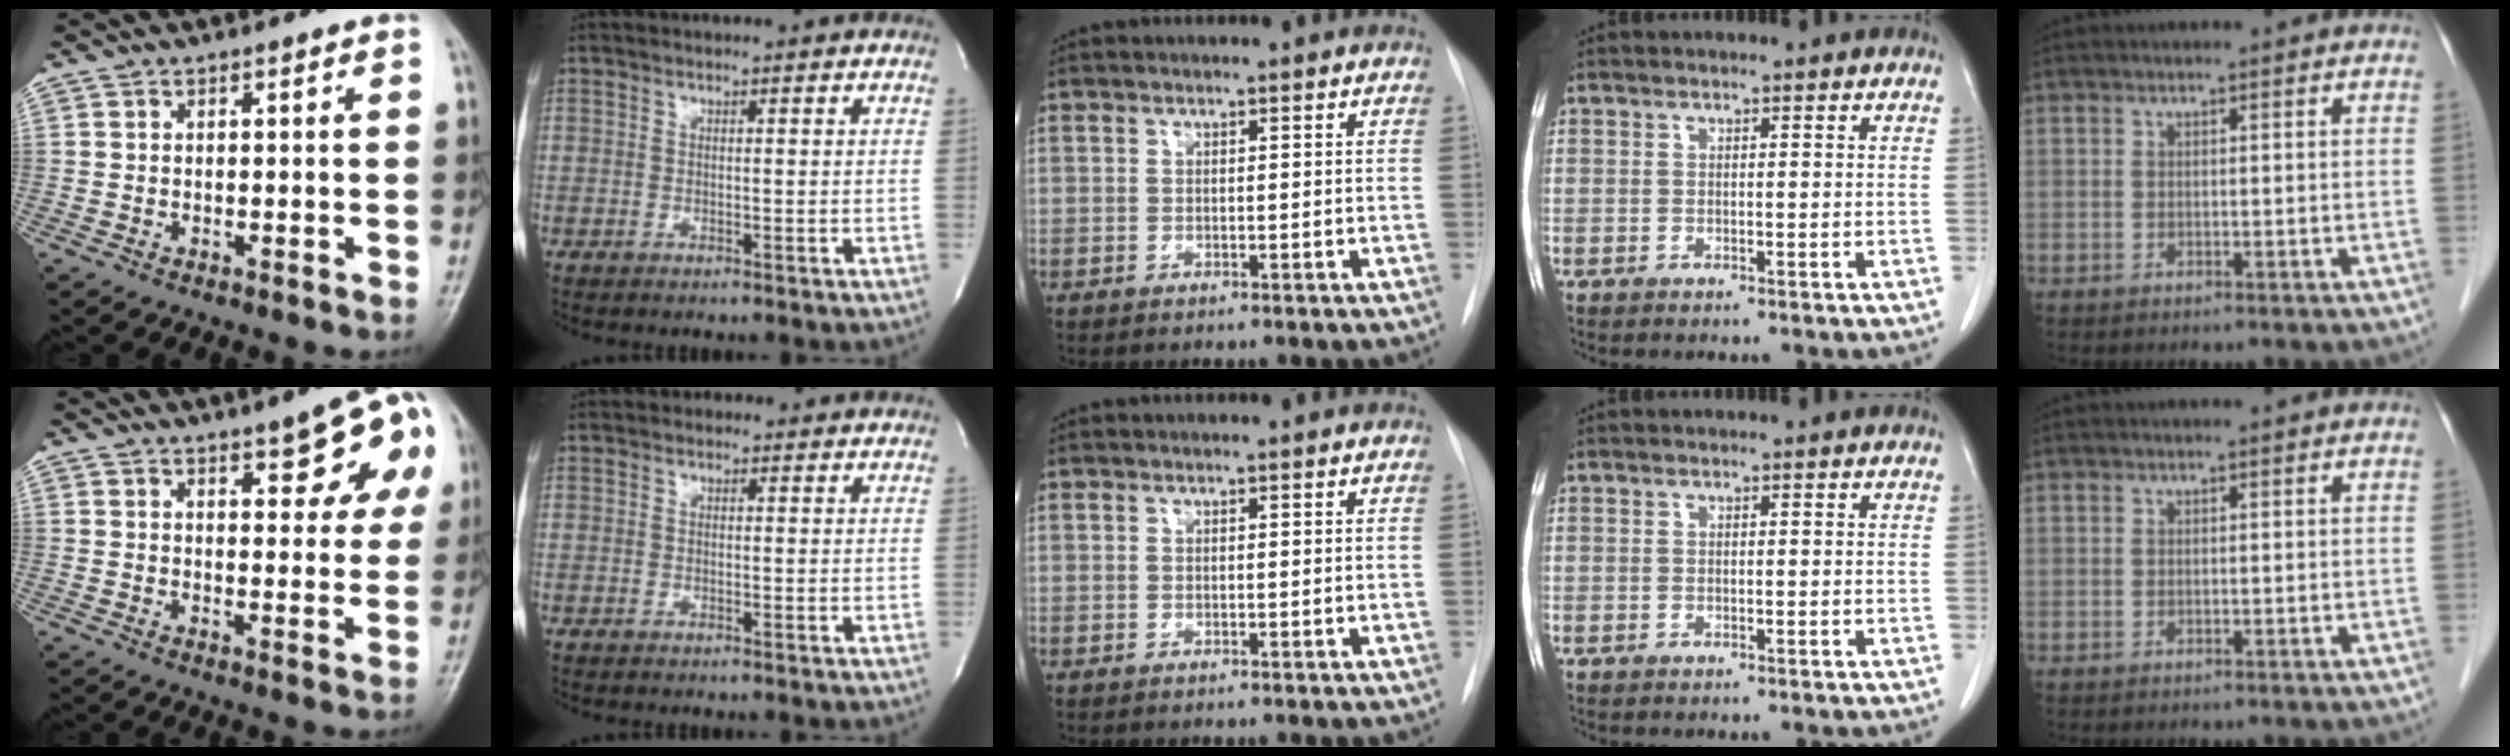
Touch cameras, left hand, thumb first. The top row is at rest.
{"thumb": {"total": 13.0, "force": [5.5, 4.8, 10.7], "torque": [-0.099, -0.008, 0.062]}, "index": {"total": 1.4, "force": [0.8, 1.1, 0.0], "torque": [0.004, 0.010, 0.006]}}